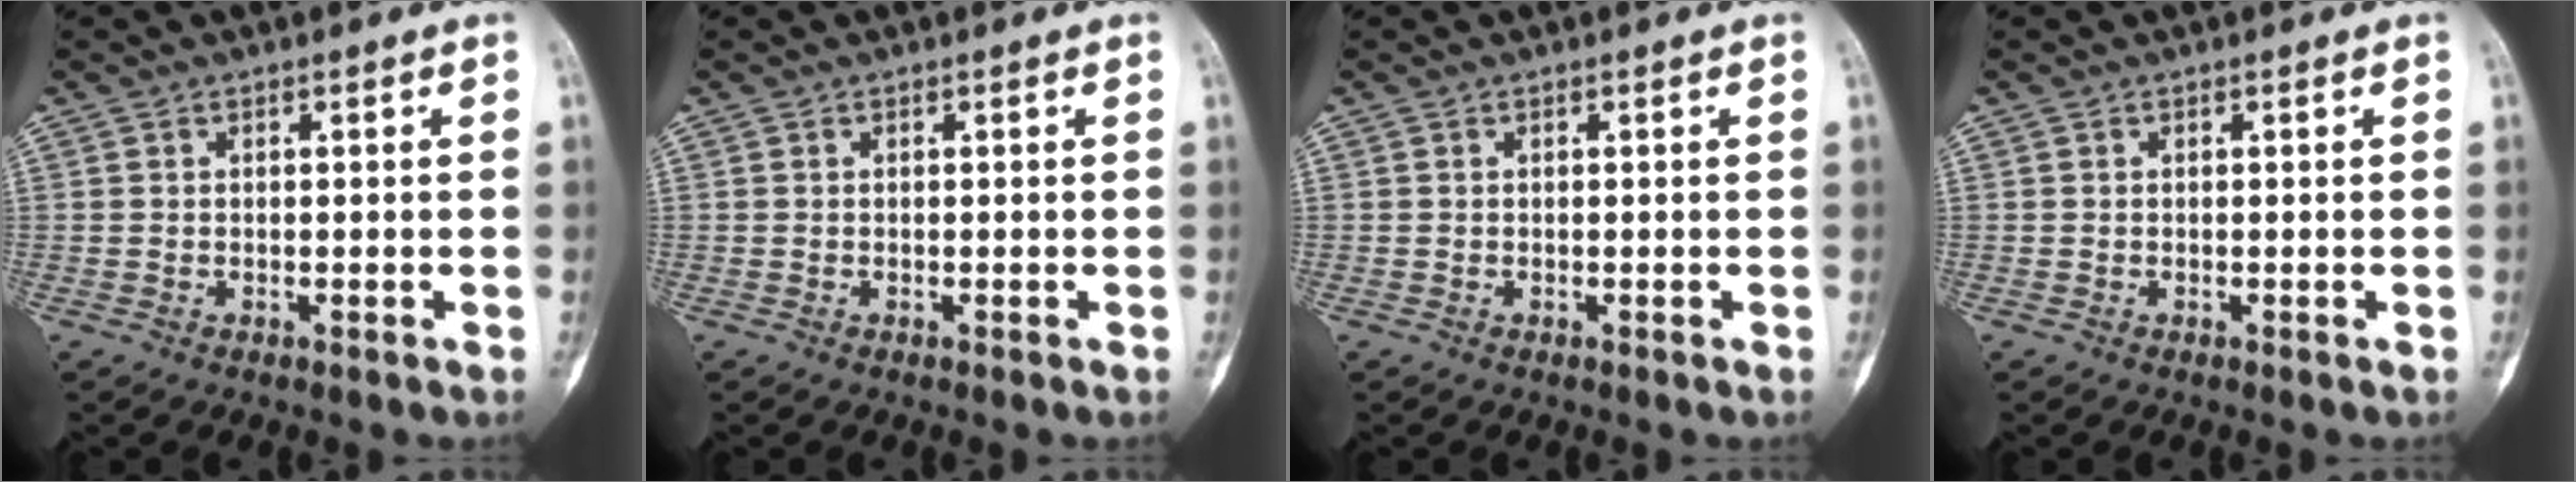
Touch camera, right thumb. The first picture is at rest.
{"total": 0.0}
{"total": 0.0}
{"total": 0.0}